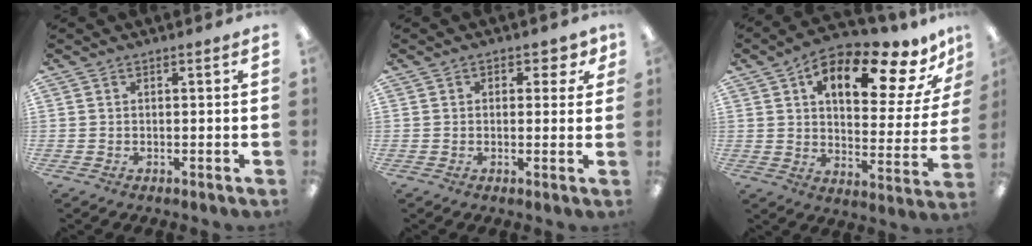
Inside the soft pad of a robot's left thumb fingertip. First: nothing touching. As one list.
[{"total": 3.0, "force": [1.0, 2.2, 1.8], "torque": [-0.012, 0.000, 0.013]}, {"total": 17.3, "force": [10.5, 7.0, 11.9], "torque": [-0.171, -0.066, 0.164]}]